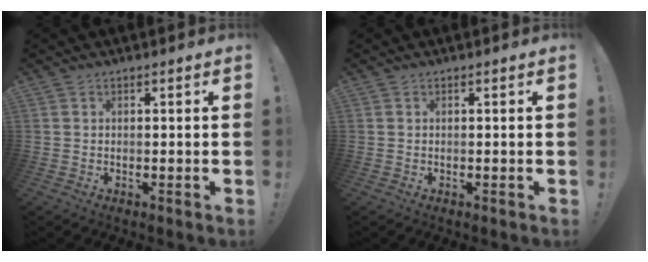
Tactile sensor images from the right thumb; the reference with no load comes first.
{"total": 0.0}